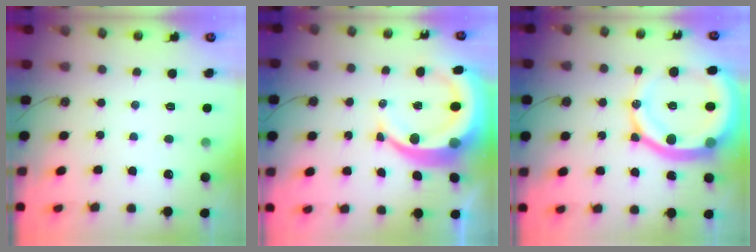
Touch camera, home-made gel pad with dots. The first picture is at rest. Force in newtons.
{"total": 14.3, "press": 14.2, "slide": 1.8}
{"total": 21.0, "press": 20.9, "slide": 2.5}